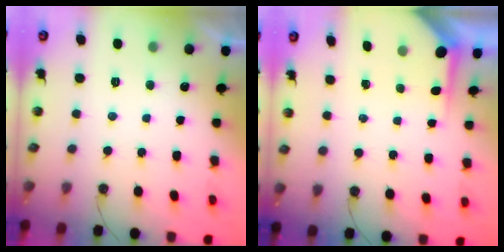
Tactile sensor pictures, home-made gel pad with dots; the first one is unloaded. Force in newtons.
{"total": 3.6, "press": 3.6, "slide": 0.4}